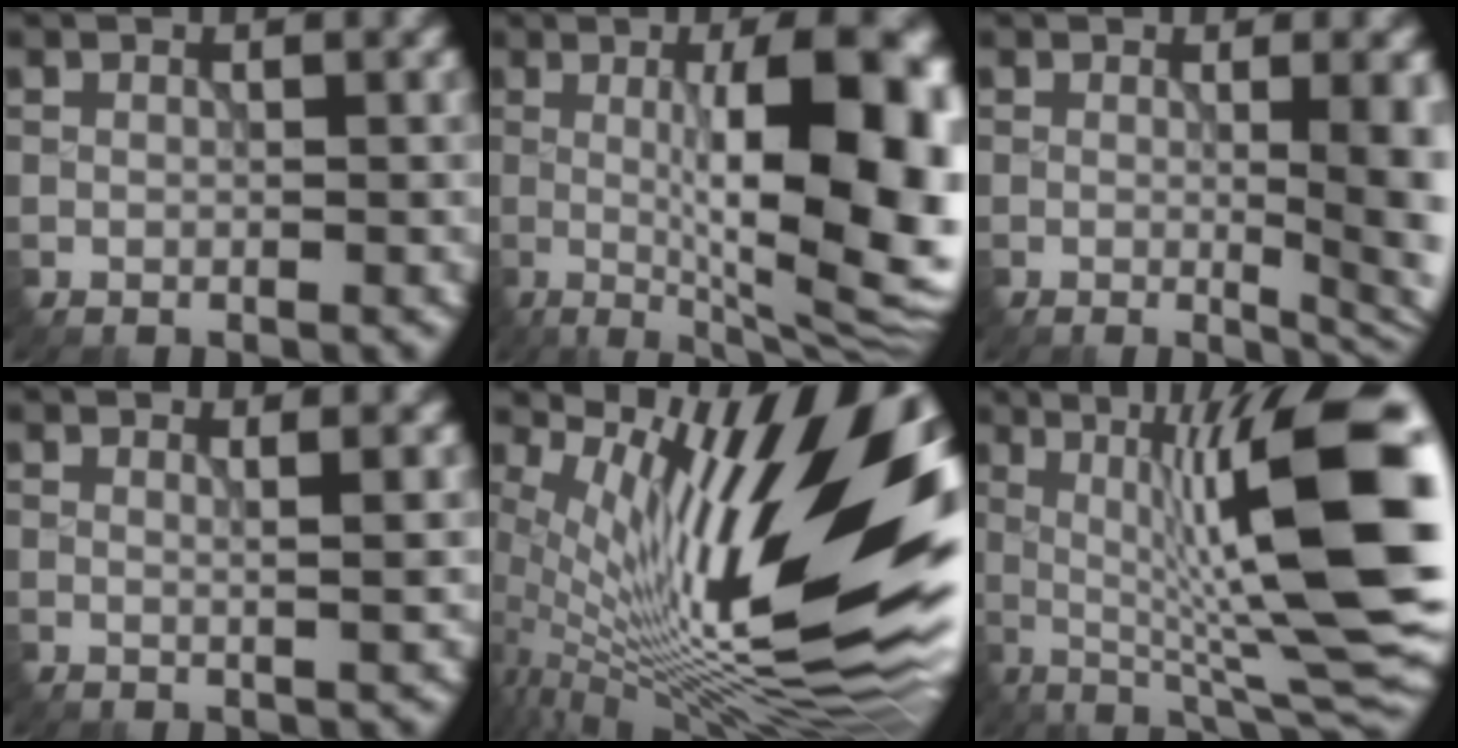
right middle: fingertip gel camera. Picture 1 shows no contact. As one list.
[{"total": 14.5, "force": [0.2, 4.0, 14.0], "torque": [-0.164, 0.009, -0.002]}, {"total": 6.2, "force": [0.1, 1.5, 6.0], "torque": [-0.063, -0.011, 0.003]}, {"total": 1.6, "force": [0.9, 0.4, 1.3], "torque": [-0.012, 0.003, 0.004]}, {"total": 18.9, "force": [4.1, 6.1, 17.4], "torque": [-0.260, 0.004, 0.072]}, {"total": 15.9, "force": [1.4, 3.2, 15.5], "torque": [-0.211, 0.018, 0.017]}]